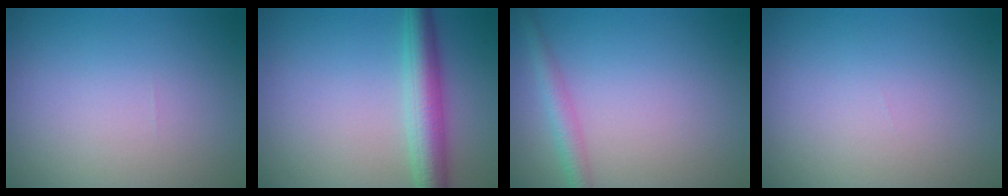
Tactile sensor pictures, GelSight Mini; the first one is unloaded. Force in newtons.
{"total": 4.6, "press": 4.6, "slide": 0.0}
{"total": 2.2, "press": 2.2, "slide": 0.1}
{"total": 0.0}